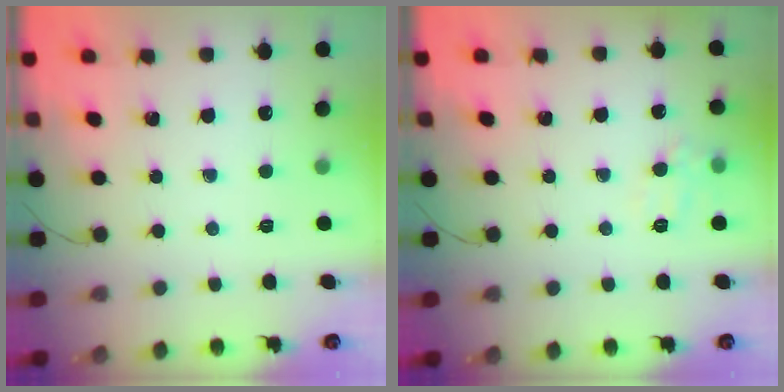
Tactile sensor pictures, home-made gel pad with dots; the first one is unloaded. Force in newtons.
{"total": 8.0, "press": 7.9, "slide": 1.5}